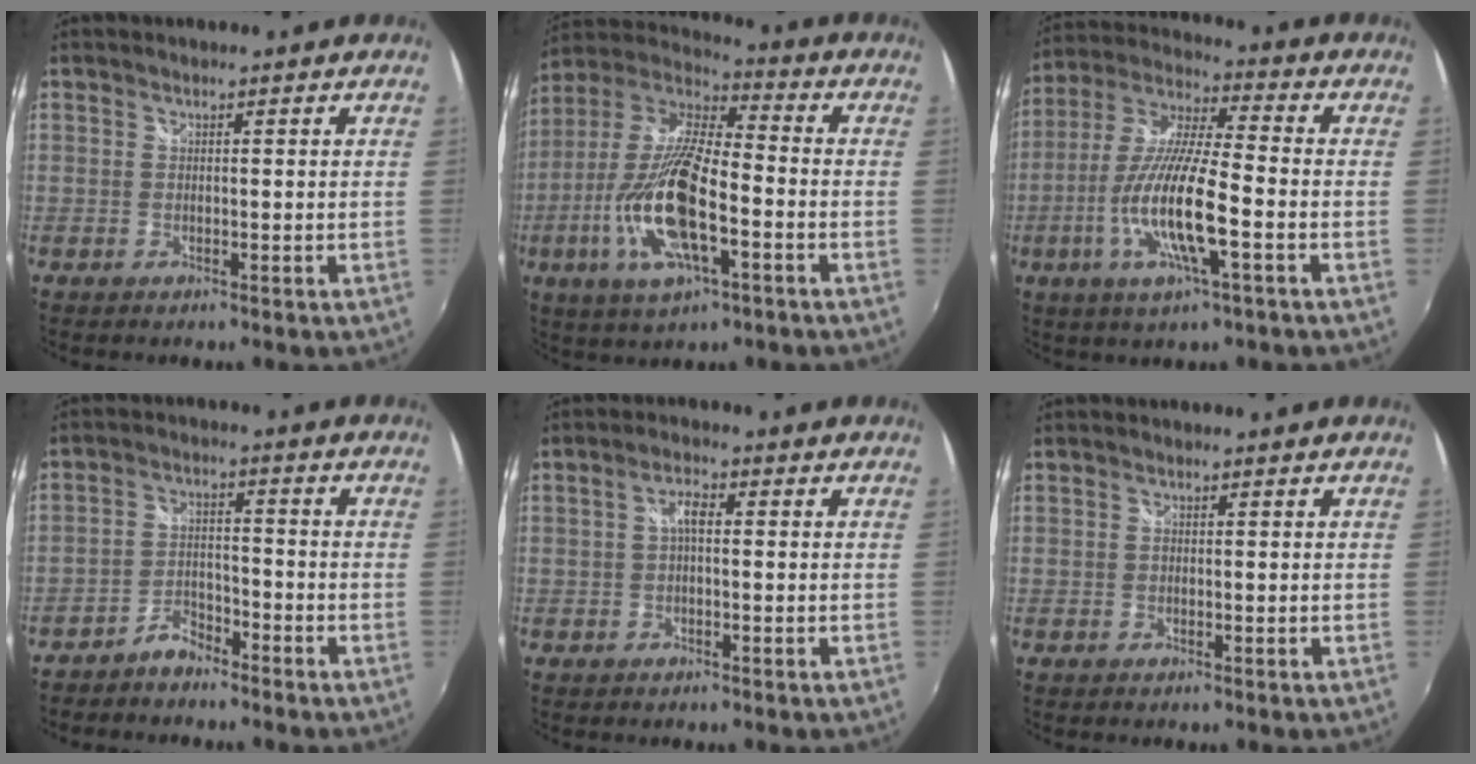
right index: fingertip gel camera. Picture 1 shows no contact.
{"total": 19.1, "force": [-6.1, 6.4, 17.0], "torque": [-0.351, -0.018, -0.121]}
{"total": 15.3, "force": [-4.8, 2.3, 14.3], "torque": [-0.290, -0.012, -0.094]}
{"total": 4.7, "force": [-4.1, 1.8, 1.5], "torque": [-0.042, 0.012, -0.075]}
{"total": 2.6, "force": [-0.1, 1.0, 2.4], "torque": [-0.047, 0.011, -0.002]}
{"total": 0.0}